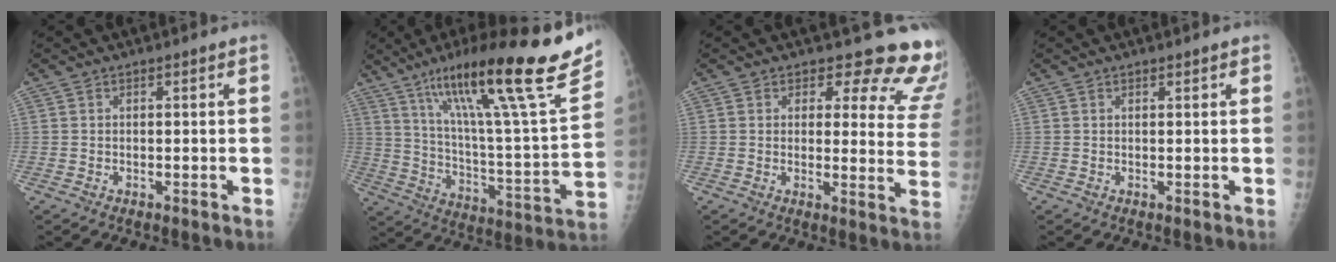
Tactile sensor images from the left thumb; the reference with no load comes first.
{"total": 30.5, "force": [18.5, 4.3, 23.8], "torque": [-0.356, -0.044, 0.297]}
{"total": 14.6, "force": [12.7, 5.8, 4.4], "torque": [0.014, -0.098, 0.111]}
{"total": 0.7, "force": [0.5, 0.3, 0.5], "torque": [-0.005, -0.001, 0.006]}